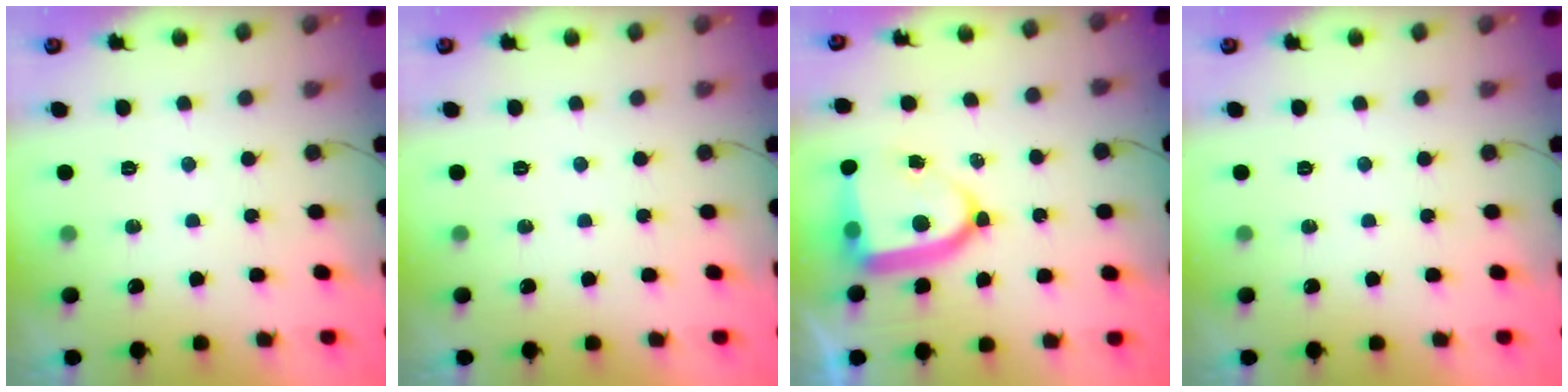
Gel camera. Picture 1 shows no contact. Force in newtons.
{"total": 0.0}
{"total": 14.3, "press": 14.2, "slide": 1.7}
{"total": 0.0}